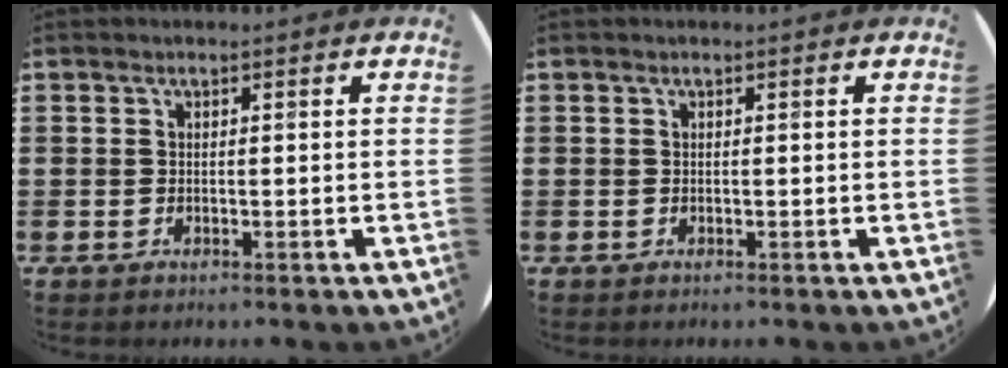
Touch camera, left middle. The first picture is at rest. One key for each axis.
{"total": 0.0}